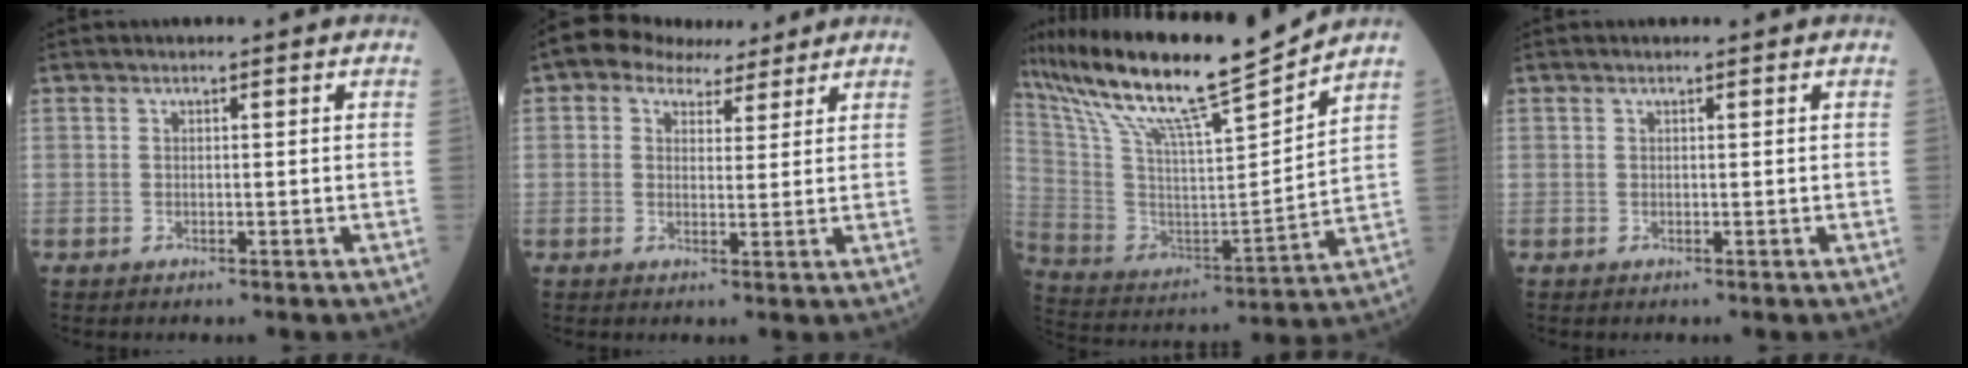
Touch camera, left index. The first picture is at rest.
{"total": 6.1, "force": [4.5, 3.5, 2.0], "torque": [-0.035, 0.024, 0.073]}
{"total": 19.7, "force": [16.6, -0.1, 10.7], "torque": [-0.208, -0.011, 0.295]}
{"total": 0.0}